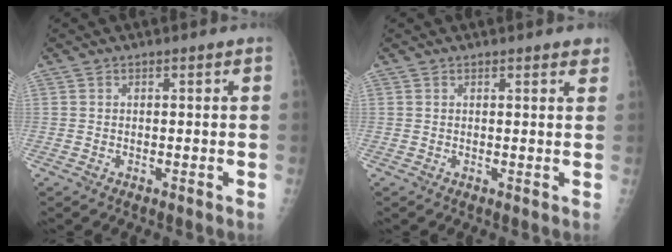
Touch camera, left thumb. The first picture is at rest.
{"total": 2.1, "force": [1.6, 0.3, 1.3], "torque": [-0.011, -0.003, 0.017]}